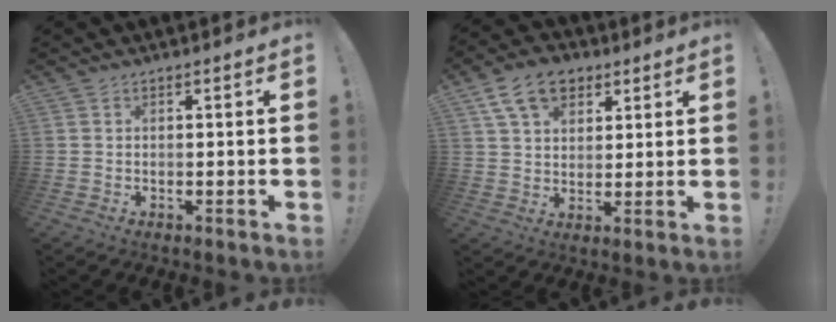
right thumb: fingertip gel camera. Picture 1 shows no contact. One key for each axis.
{"total": 12.4, "fx": 6.7, "fy": 8.2, "fz": 6.4, "tx": -0.104, "ty": -0.017, "tz": 0.129}